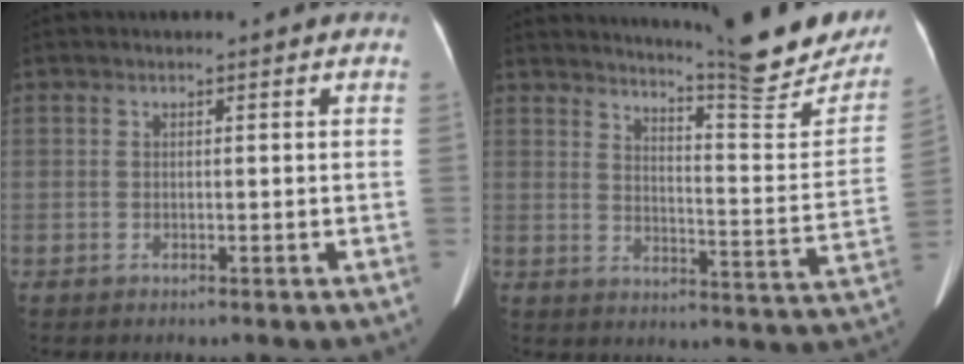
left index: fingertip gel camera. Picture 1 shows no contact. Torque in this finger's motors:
{"motor_torque": [0.15, -0.45, 0.00, 0.03]}